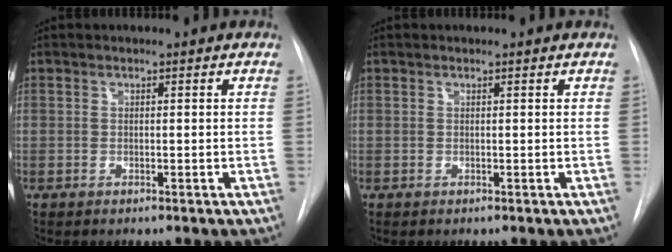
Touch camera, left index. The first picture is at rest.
{"total": 0.0}